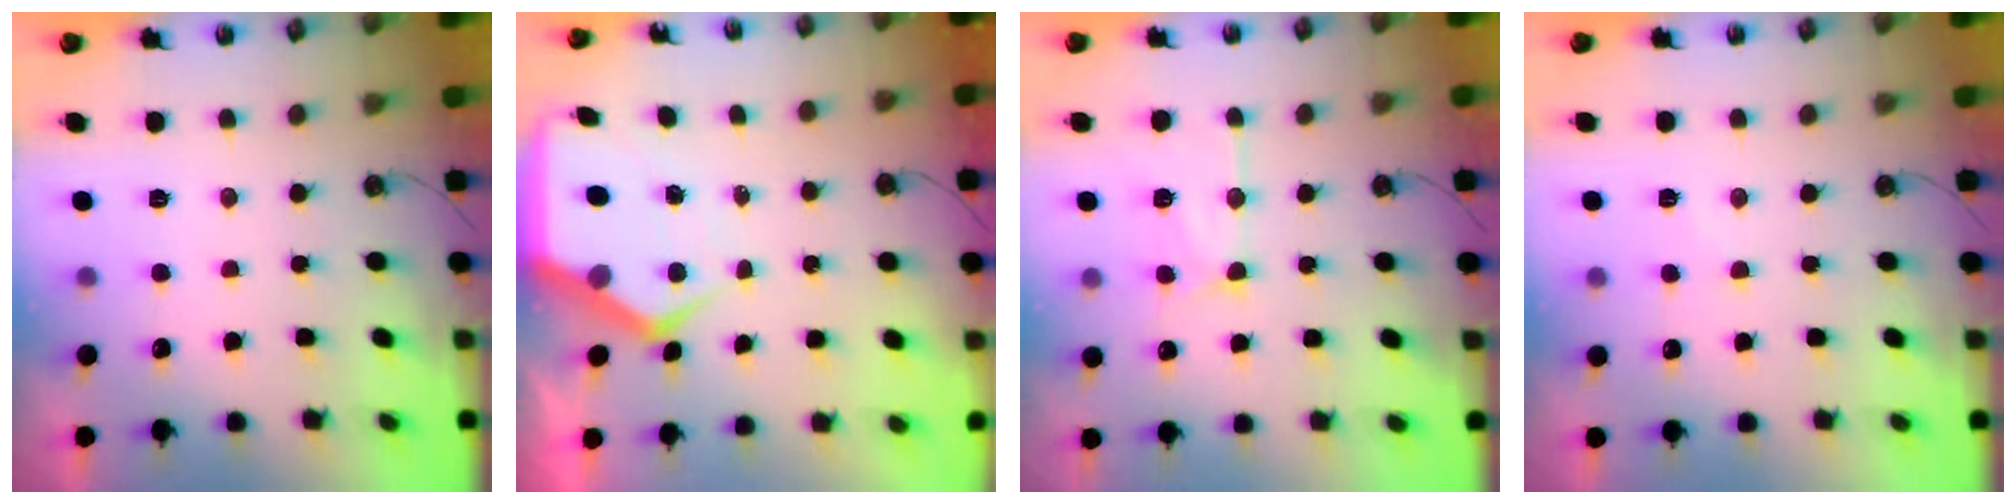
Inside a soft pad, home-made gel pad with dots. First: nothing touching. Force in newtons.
{"total": 8.1, "press": 8.0, "slide": 0.8}
{"total": 13.1, "press": 13.1, "slide": 1.2}
{"total": 4.5, "press": 4.5, "slide": 0.7}